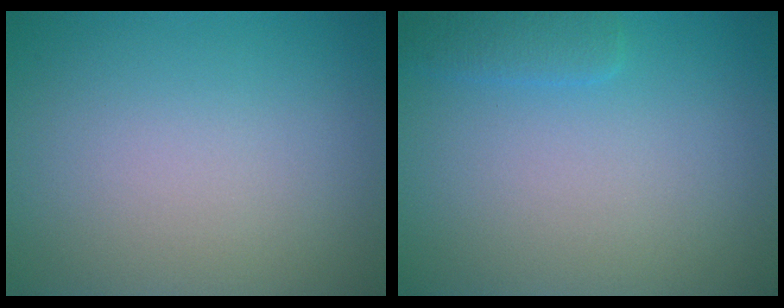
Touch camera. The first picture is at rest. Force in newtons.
{"total": 1.4, "press": 1.4, "slide": 0.2}